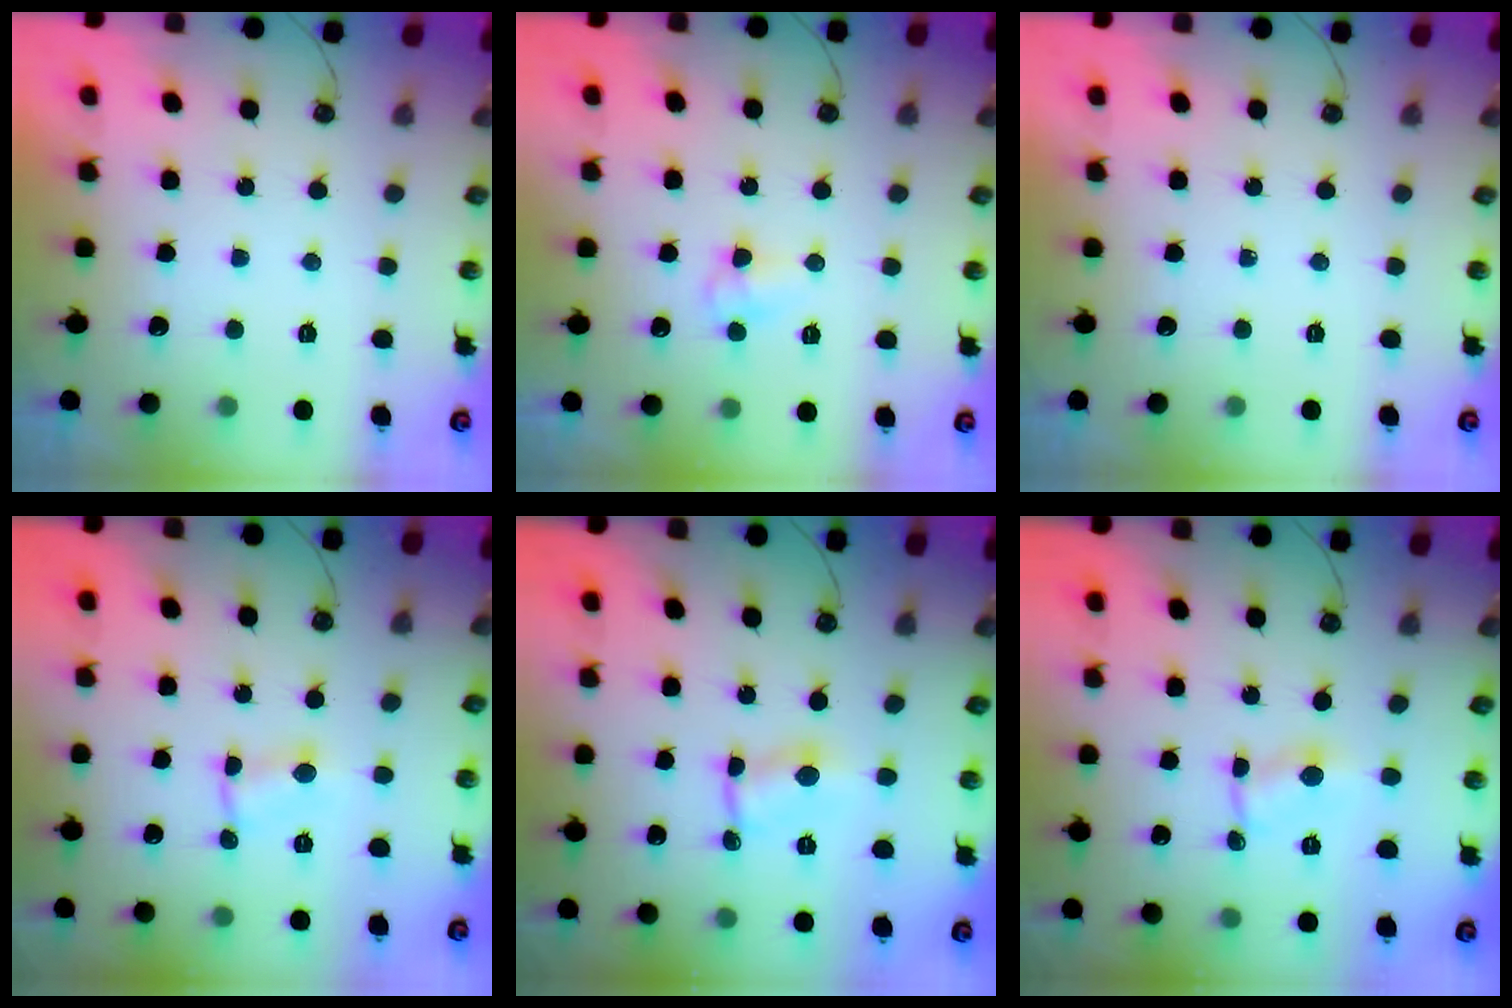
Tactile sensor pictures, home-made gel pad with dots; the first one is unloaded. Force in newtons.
{"total": 4.2, "press": 4.2, "slide": 0.8}
{"total": 0.0}
{"total": 1.2, "press": 1.2, "slide": 0.2}
{"total": 3.3, "press": 1.1, "slide": 3.1}
{"total": 0.9, "press": 0.8, "slide": 0.2}